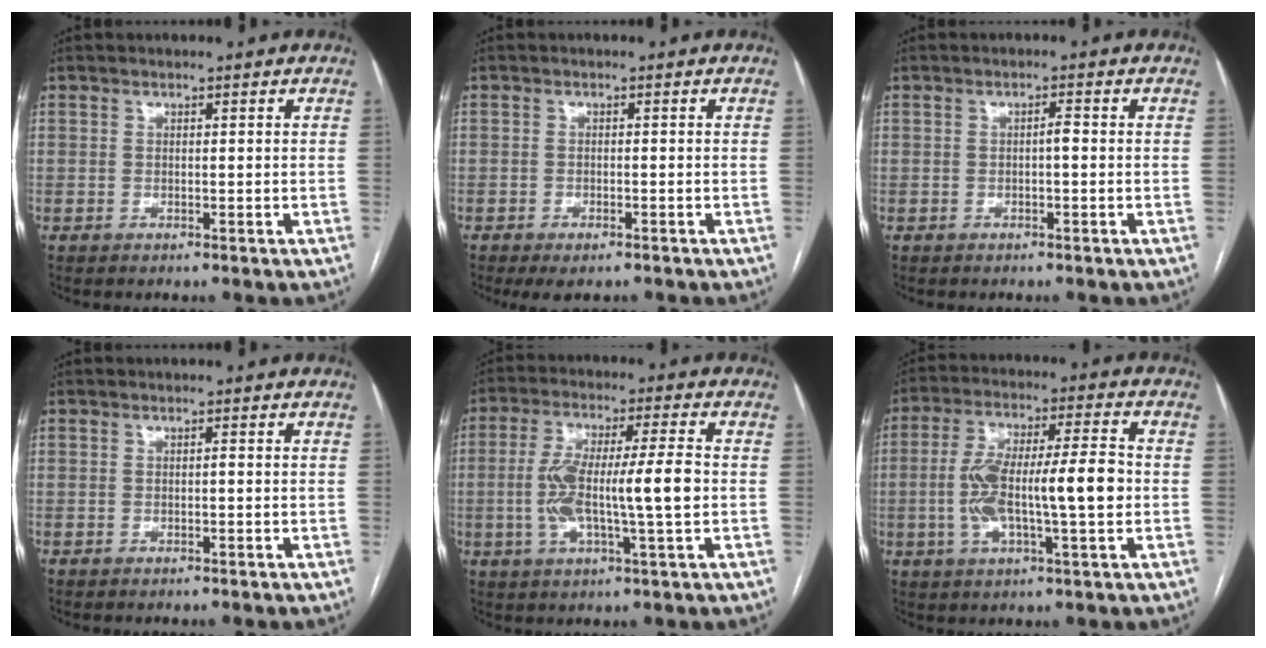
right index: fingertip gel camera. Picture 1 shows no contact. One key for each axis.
{"total": 3.3, "fx": -2.4, "fy": 1.2, "fz": 1.9, "tx": -0.028, "ty": -0.005, "tz": -0.031}
{"total": 1.2, "fx": -0.2, "fy": 0.2, "fz": 1.1, "tx": -0.018, "ty": 0.002, "tz": -0.003}
{"total": 0.0}
{"total": 12.1, "fx": -1.0, "fy": 1.1, "fz": 12.0, "tx": -0.229, "ty": 0.012, "tz": -0.018}
{"total": 13.7, "fx": -1.3, "fy": 2.5, "fz": 13.4, "tx": -0.248, "ty": 0.020, "tz": -0.021}